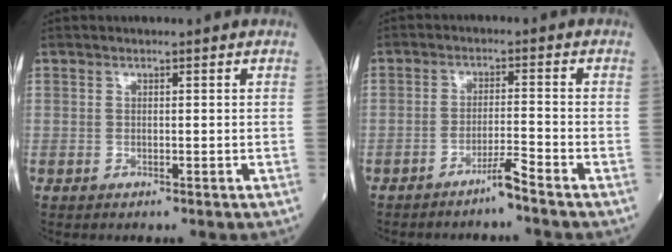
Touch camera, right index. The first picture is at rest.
{"total": 3.3, "force": [-2.7, -0.7, 1.8], "torque": [-0.032, -0.006, -0.052]}